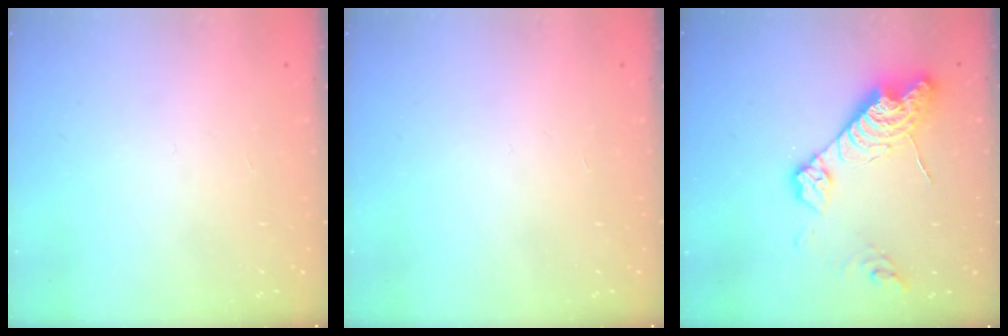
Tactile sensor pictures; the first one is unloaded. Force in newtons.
{"total": 0.0}
{"total": 15.4, "press": 15.3, "slide": 1.6}